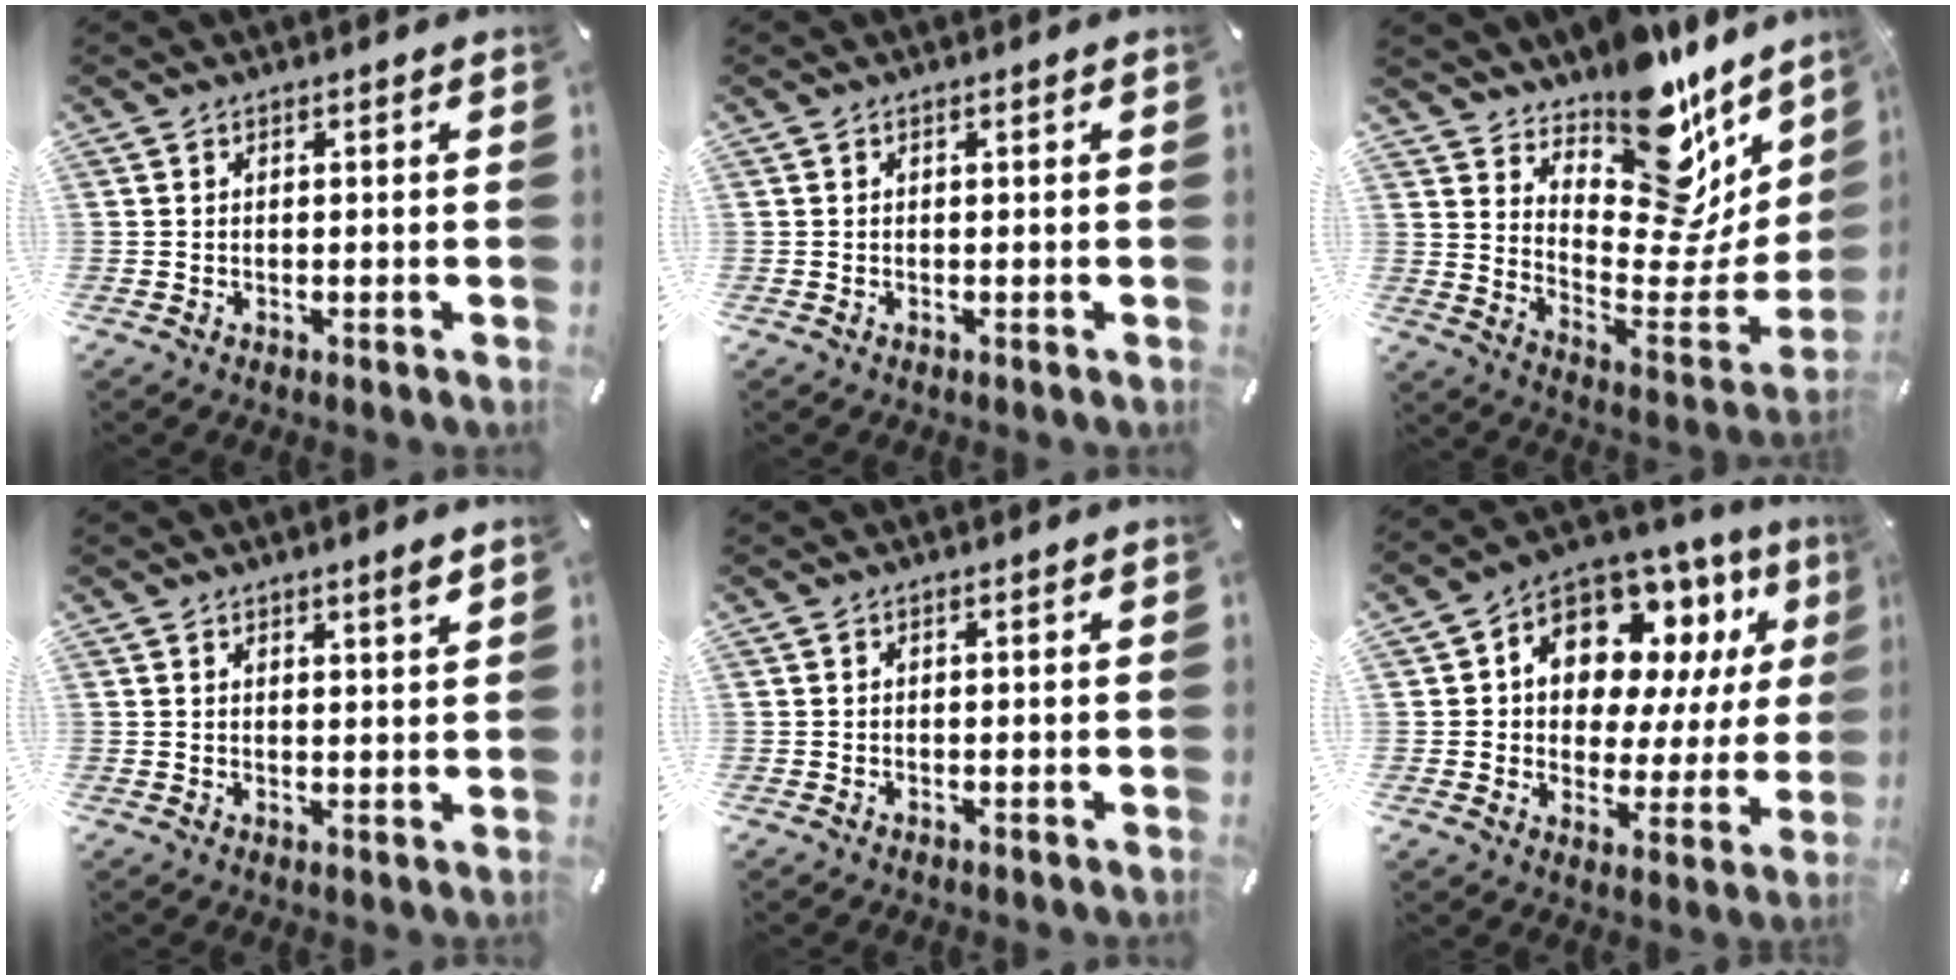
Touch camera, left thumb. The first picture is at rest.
{"total": 0.0}
{"total": 19.0, "force": [14.5, 9.2, 8.2], "torque": [-0.078, -0.146, 0.242]}
{"total": 2.5, "force": [2.1, 0.5, 1.3], "torque": [-0.019, -0.006, 0.035]}
{"total": 0.0}
{"total": 13.0, "force": [6.8, 9.2, 6.0], "torque": [-0.103, -0.051, 0.126]}